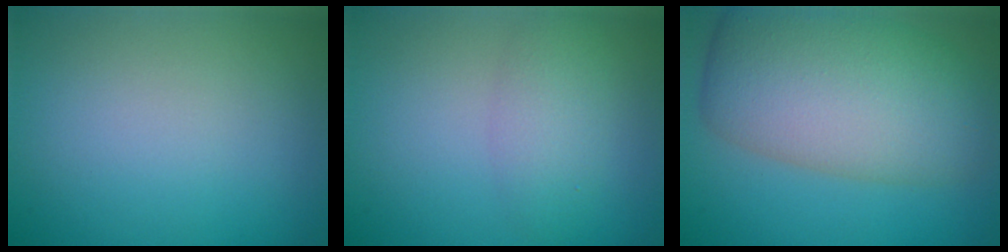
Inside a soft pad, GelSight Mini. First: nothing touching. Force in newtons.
{"total": 2.8, "press": 2.8, "slide": 0.2}
{"total": 10.5, "press": 10.5, "slide": 0.7}